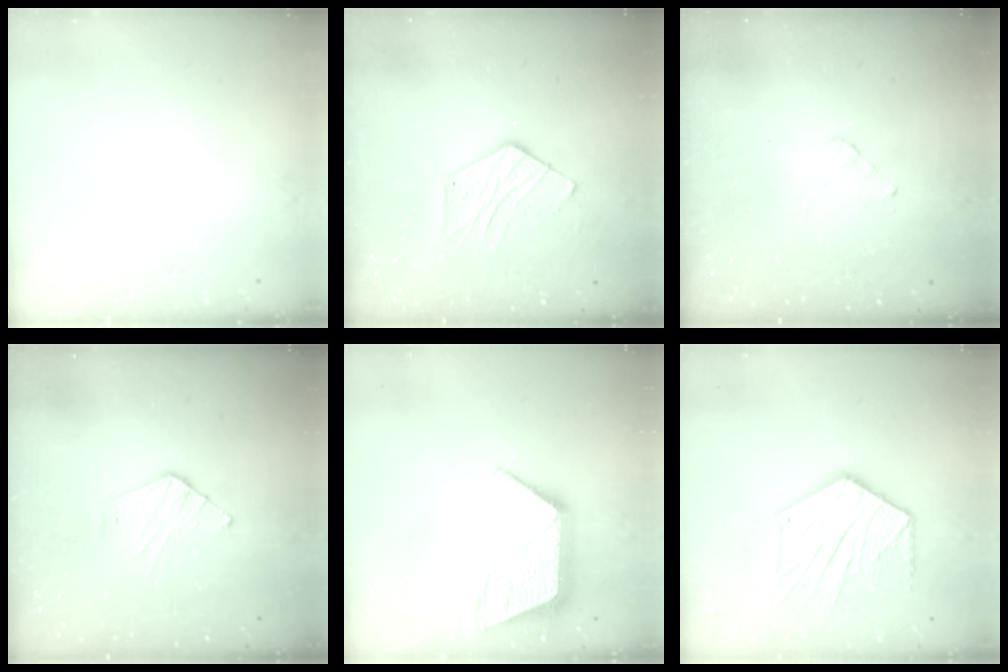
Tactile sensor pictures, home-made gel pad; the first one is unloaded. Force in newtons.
{"total": 9.1, "press": 9.1, "slide": 0.8}
{"total": 3.0, "press": 2.9, "slide": 0.2}
{"total": 4.6, "press": 4.6, "slide": 0.4}
{"total": 13.9, "press": 13.9, "slide": 1.0}
{"total": 13.6, "press": 13.6, "slide": 1.0}